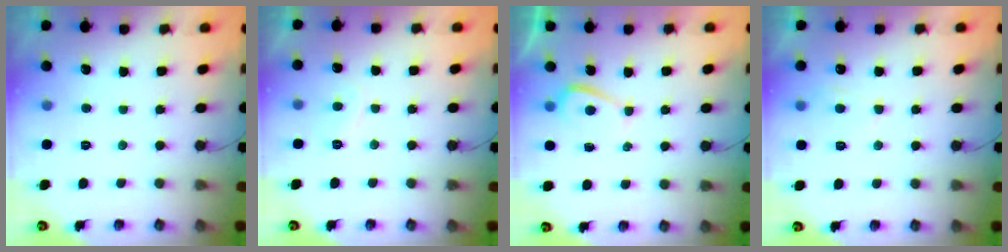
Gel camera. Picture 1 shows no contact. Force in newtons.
{"total": 2.7, "press": 2.5, "slide": 0.9}
{"total": 3.3, "press": 3.2, "slide": 0.4}
{"total": 4.0, "press": 4.0, "slide": 0.5}